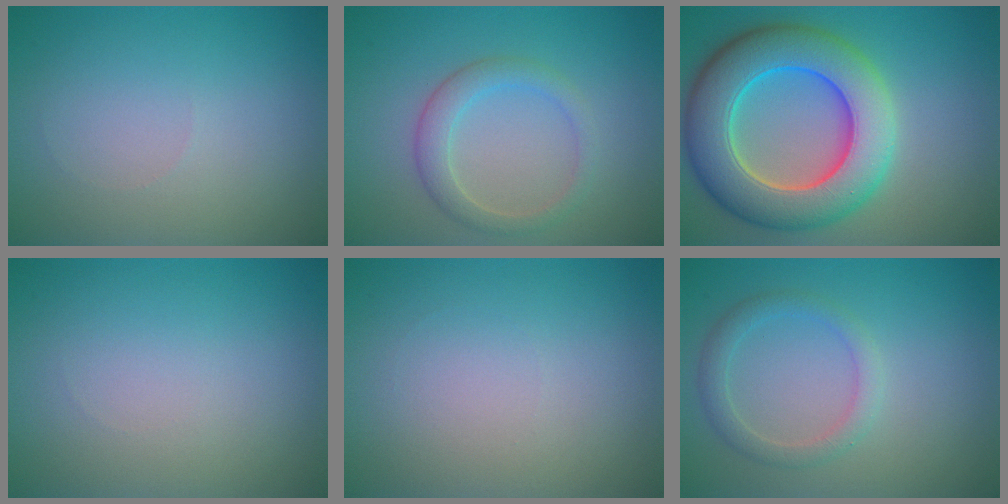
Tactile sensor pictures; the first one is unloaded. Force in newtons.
{"total": 2.7, "press": 2.7, "slide": 0.1}
{"total": 10.6, "press": 10.6, "slide": 0.2}
{"total": 0.0}
{"total": 0.0}
{"total": 2.1, "press": 2.1, "slide": 0.1}